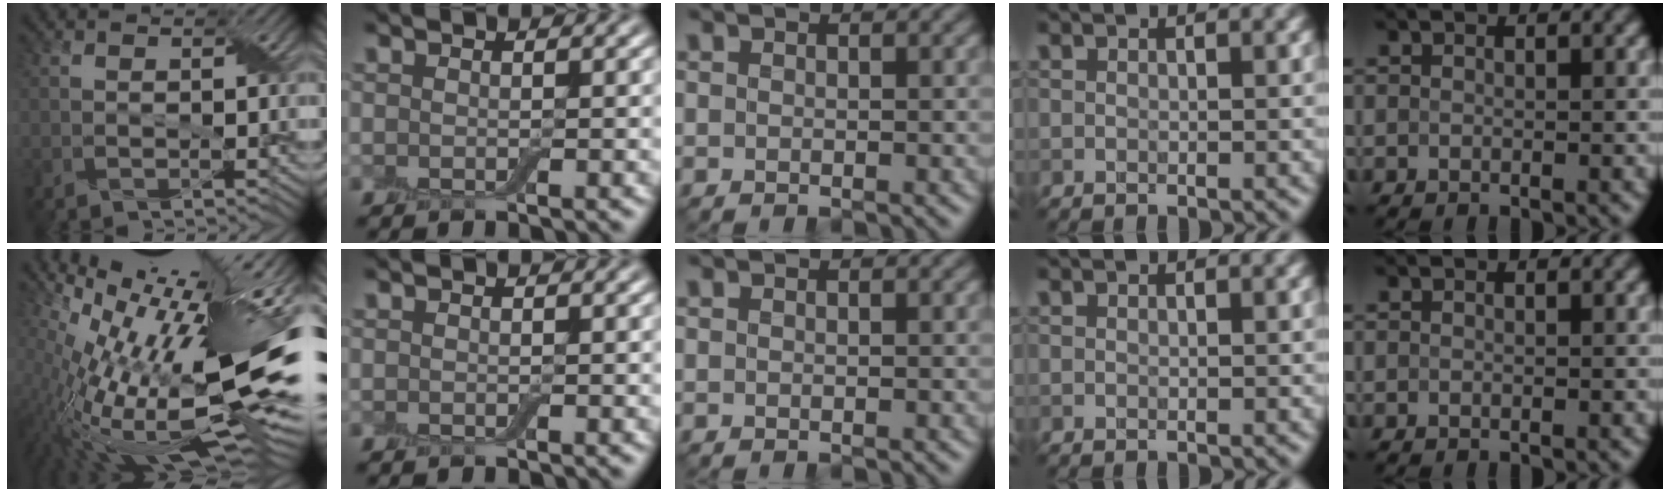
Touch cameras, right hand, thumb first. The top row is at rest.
{"thumb": {"total": 19.8, "force": [0.9, 6.7, 18.6], "torque": [-0.261, 0.024, 0.043]}}